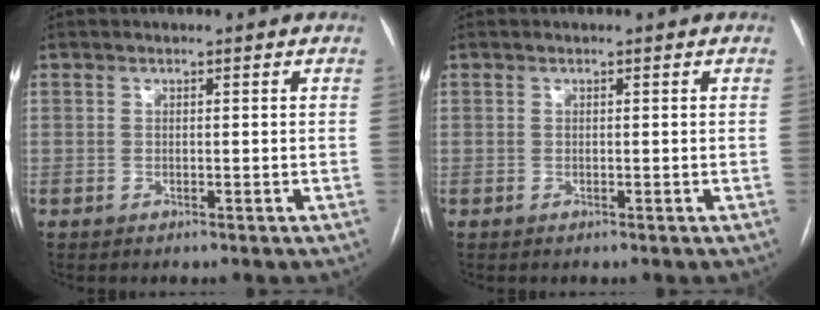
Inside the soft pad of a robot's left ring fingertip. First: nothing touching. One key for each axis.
{"total": 0.0}